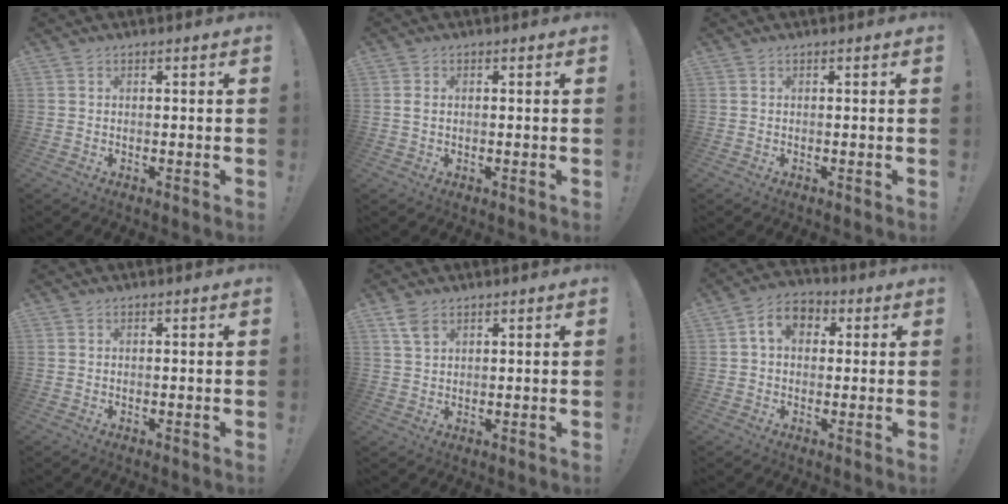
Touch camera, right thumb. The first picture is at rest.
{"total": 1.6, "force": [0.3, 1.0, 1.2], "torque": [-0.023, 0.004, 0.005]}
{"total": 0.0}
{"total": 0.0}
{"total": 4.2, "force": [2.6, 2.1, 2.6], "torque": [-0.045, -0.011, 0.048]}
{"total": 8.0, "force": [1.8, 5.8, 5.1], "torque": [-0.080, 0.010, 0.035]}